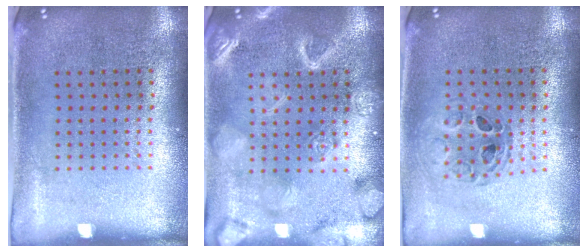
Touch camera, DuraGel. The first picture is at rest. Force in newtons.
{"total": 4.7, "press": 4.7, "slide": 0.5}
{"total": 0.6, "press": 0.6, "slide": 0.1}